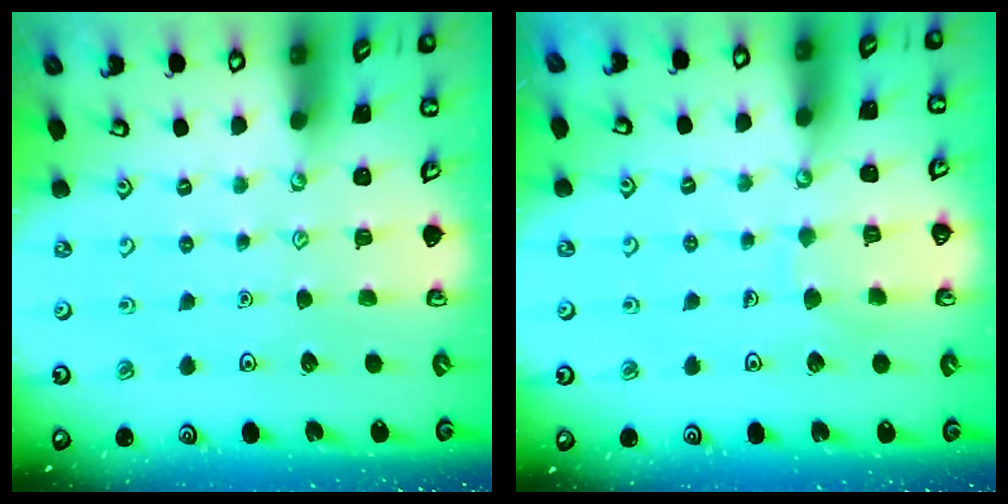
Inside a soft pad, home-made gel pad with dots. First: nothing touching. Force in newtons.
{"total": 4.8, "press": 4.8, "slide": 0.1}